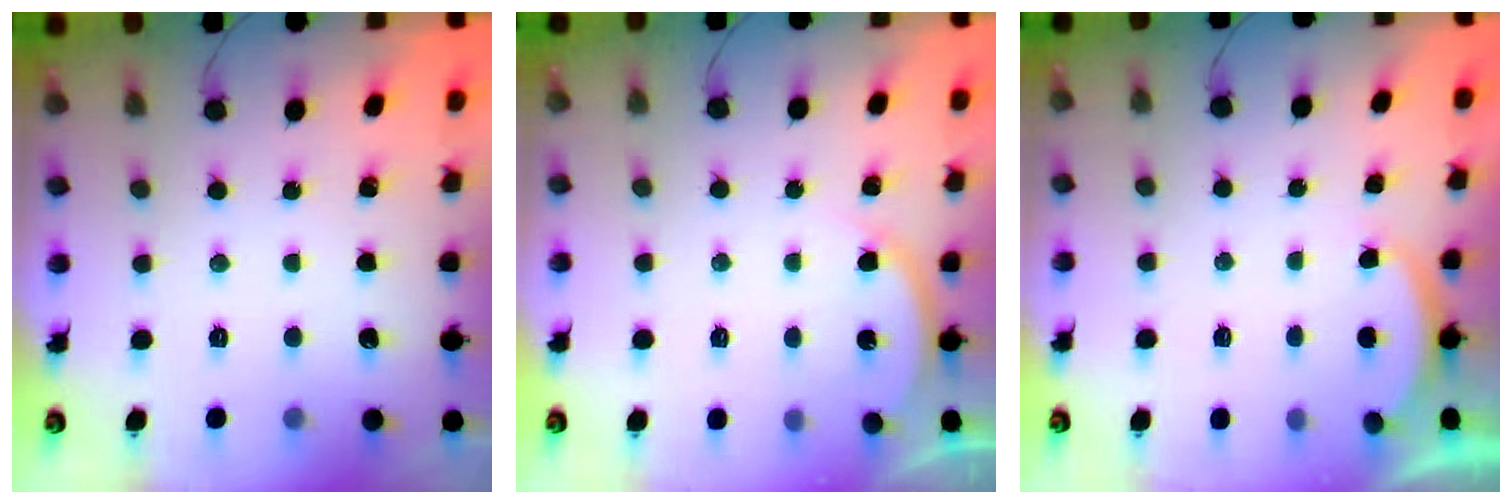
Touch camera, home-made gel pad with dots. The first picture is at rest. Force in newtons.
{"total": 2.9, "press": 2.9, "slide": 0.5}
{"total": 1.7, "press": 1.6, "slide": 0.6}